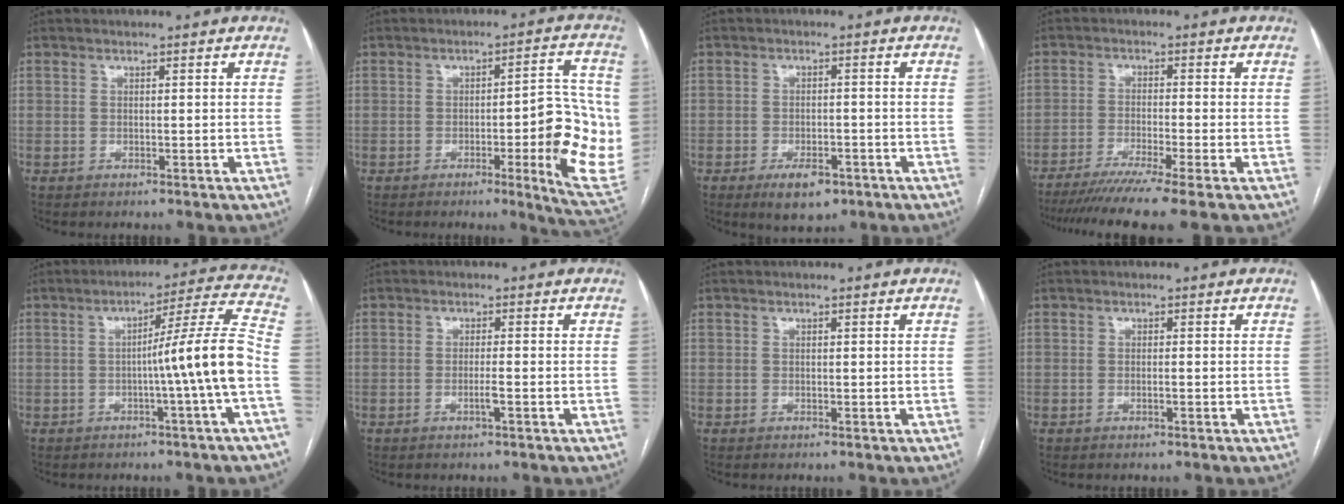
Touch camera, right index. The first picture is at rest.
{"total": 12.4, "force": [-1.9, 1.7, 12.1], "torque": [-0.138, 0.005, -0.021]}
{"total": 5.2, "force": [-3.1, 2.4, 3.5], "torque": [-0.057, -0.001, -0.040]}
{"total": 10.2, "force": [-7.9, -1.6, 6.1], "torque": [-0.083, -0.029, -0.124]}
{"total": 10.9, "force": [-2.5, -2.1, 10.4], "torque": [-0.148, 0.015, -0.038]}
{"total": 1.8, "force": [-0.7, -0.2, 1.6], "torque": [-0.034, -0.001, -0.012]}
{"total": 0.0}
{"total": 0.6, "force": [-0.2, 0.0, 0.6], "torque": [-0.014, 0.002, 0.000]}